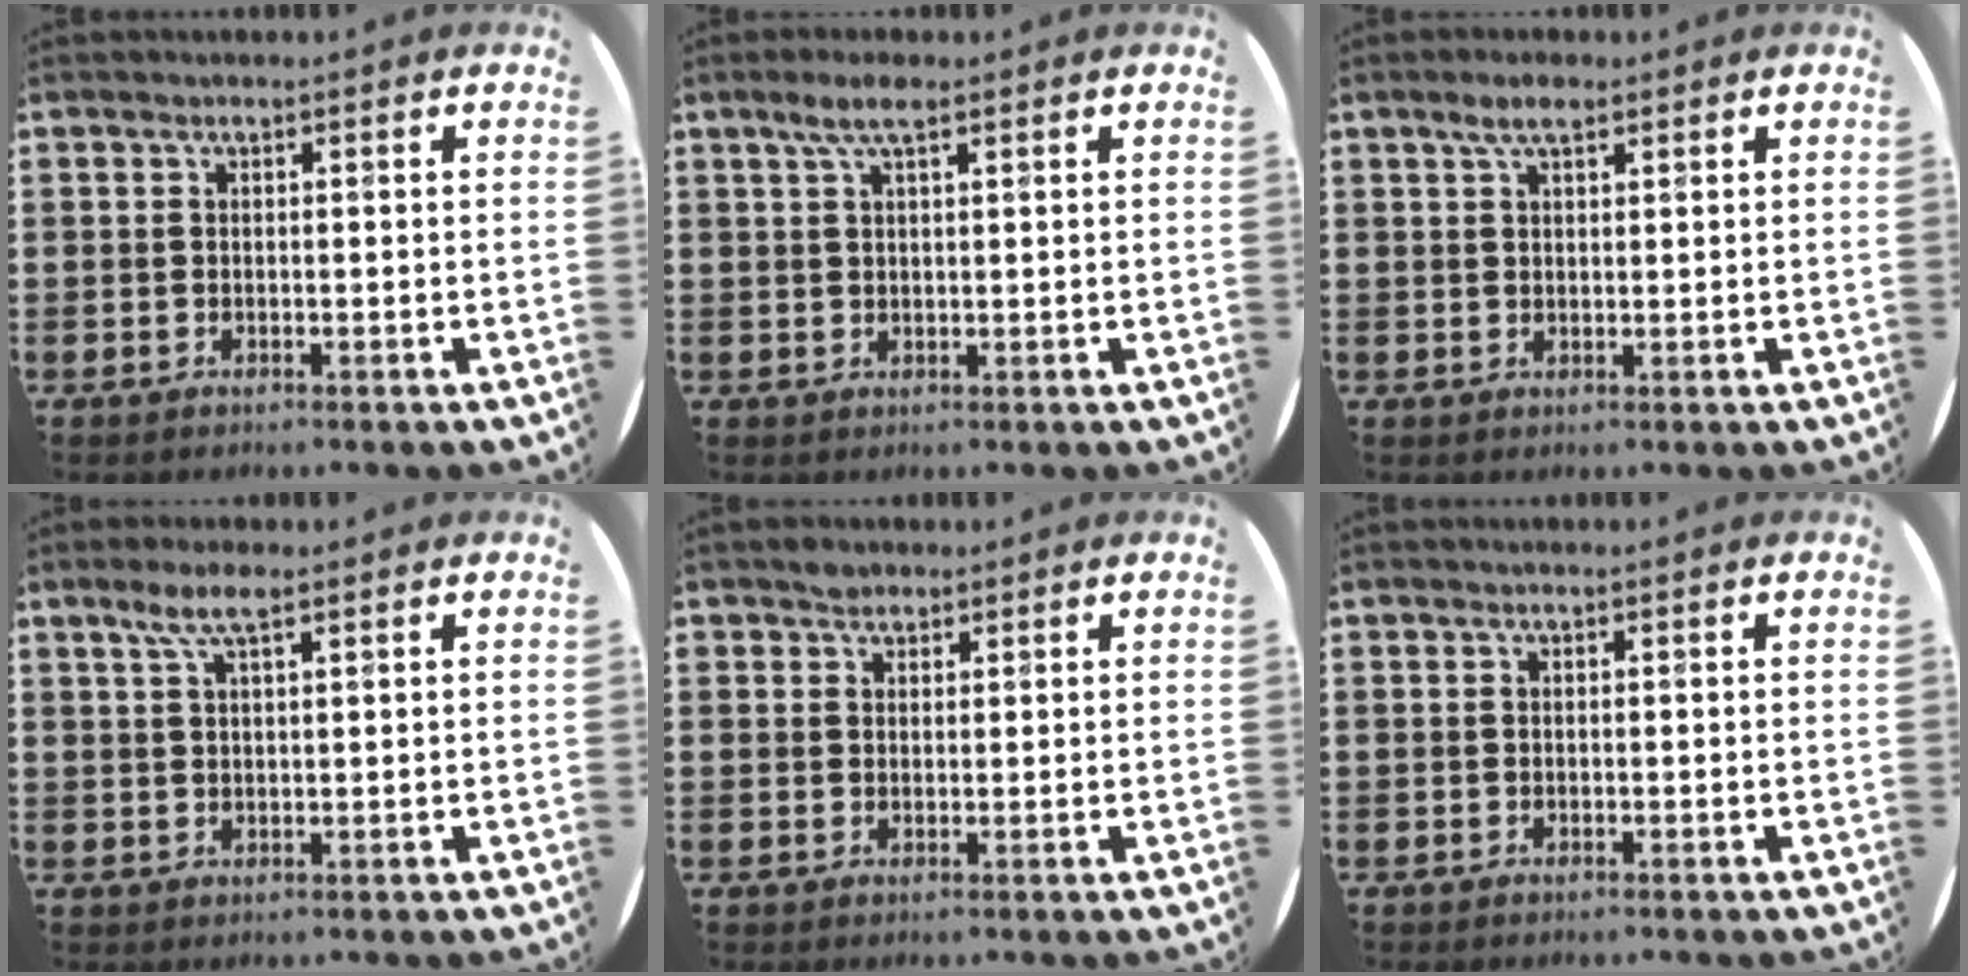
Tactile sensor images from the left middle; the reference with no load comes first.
{"total": 3.4, "force": [2.1, 0.7, 2.5], "torque": [-0.053, 0.007, 0.036]}
{"total": 2.8, "force": [1.9, 0.9, 1.8], "torque": [-0.030, 0.003, 0.033]}
{"total": 3.9, "force": [2.5, 0.9, 2.9], "torque": [-0.062, 0.006, 0.043]}
{"total": 1.5, "force": [1.3, 0.8, 0.1], "torque": [0.005, -0.001, 0.025]}
{"total": 0.0}